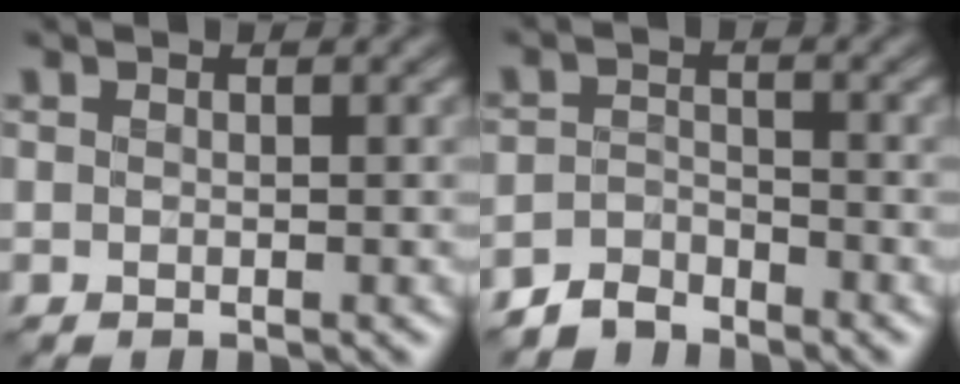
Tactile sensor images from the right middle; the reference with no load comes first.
{"total": 2.7, "force": [-2.6, 0.8, 0.3], "torque": [-0.006, 0.005, -0.059]}